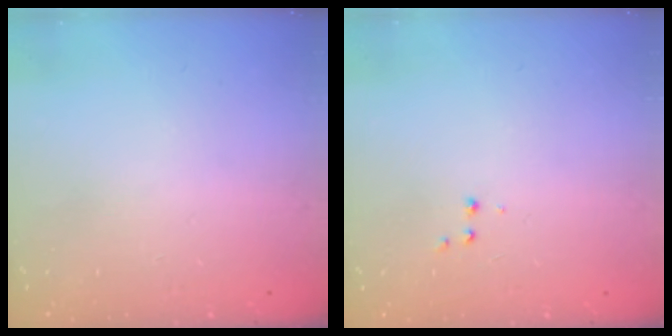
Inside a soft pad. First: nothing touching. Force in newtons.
{"total": 2.6, "press": 2.5, "slide": 0.6}